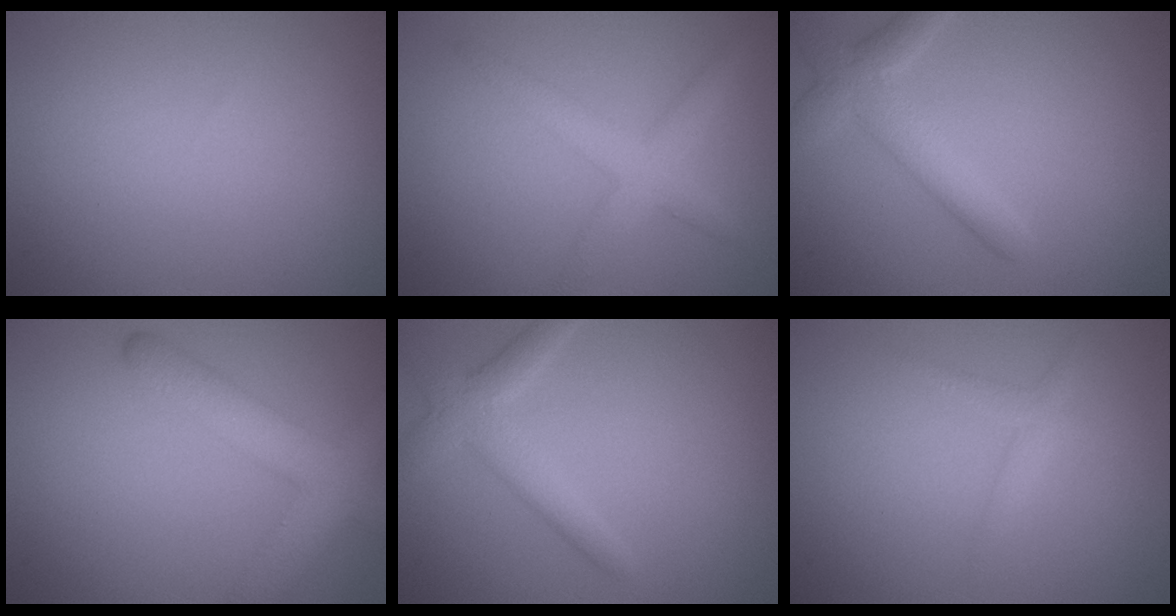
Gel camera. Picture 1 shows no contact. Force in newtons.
{"total": 3.3, "press": 3.3, "slide": 0.1}
{"total": 3.6, "press": 3.6, "slide": 0.2}
{"total": 5.4, "press": 5.4, "slide": 0.2}
{"total": 3.0, "press": 3.0, "slide": 0.1}
{"total": 1.2, "press": 1.2, "slide": 0.0}